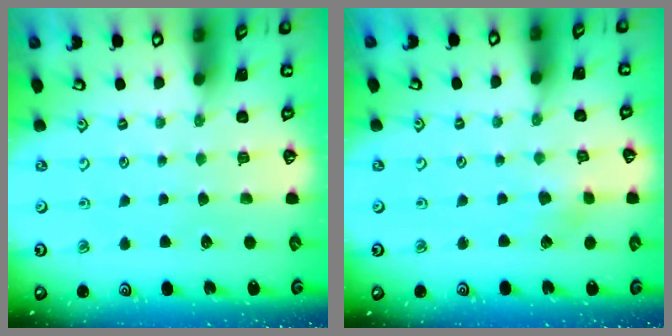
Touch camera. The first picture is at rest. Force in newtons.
{"total": 3.0, "press": 3.0, "slide": 0.4}